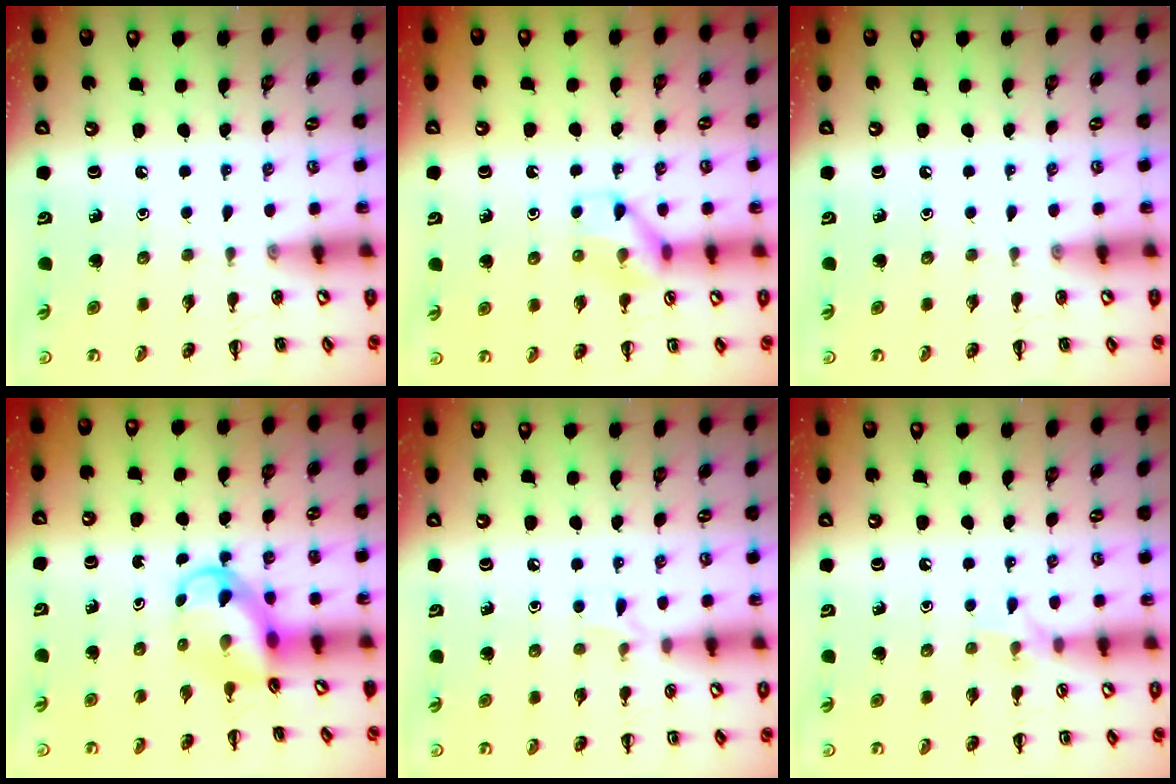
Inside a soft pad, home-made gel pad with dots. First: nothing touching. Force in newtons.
{"total": 8.9, "press": 8.9, "slide": 0.5}
{"total": 0.0}
{"total": 3.8, "press": 3.7, "slide": 0.8}
{"total": 4.1, "press": 3.9, "slide": 1.3}
{"total": 5.1, "press": 5.0, "slide": 1.0}